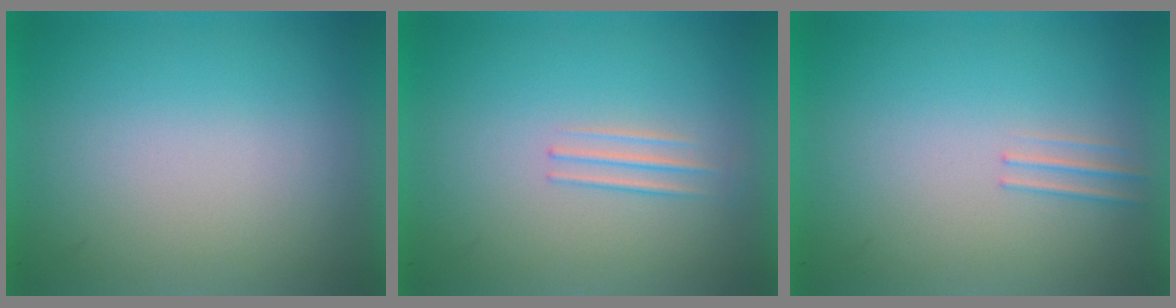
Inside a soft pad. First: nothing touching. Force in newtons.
{"total": 1.4}
{"total": 1.2}